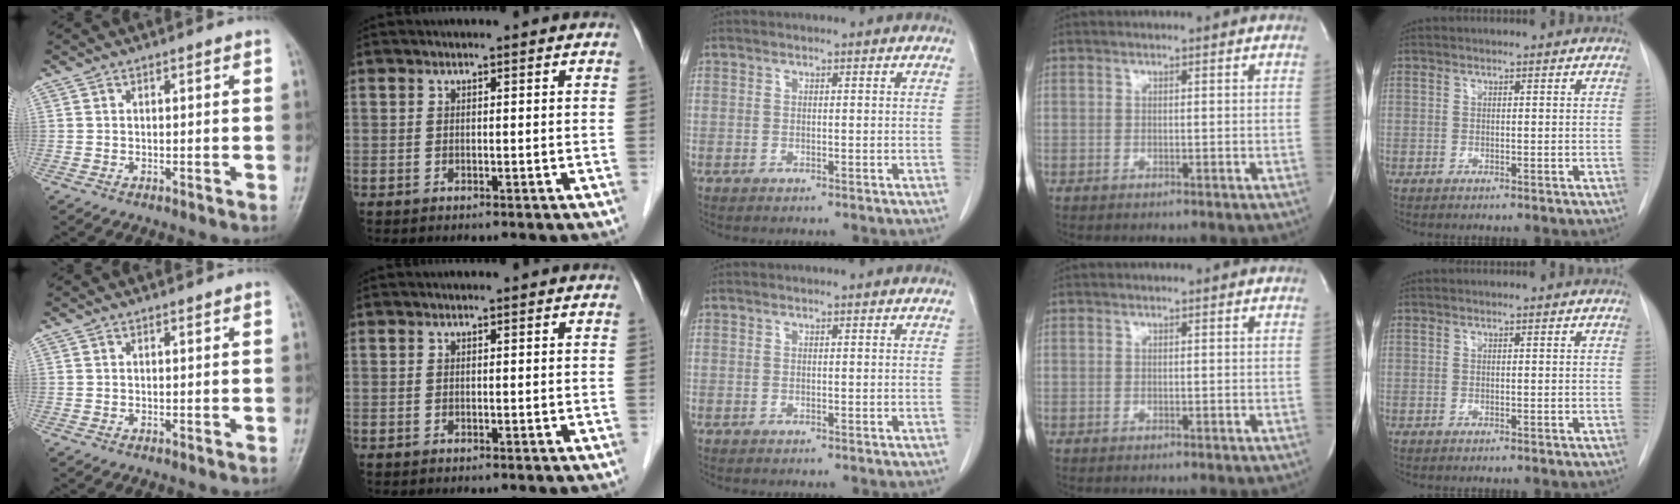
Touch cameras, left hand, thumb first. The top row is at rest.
{}